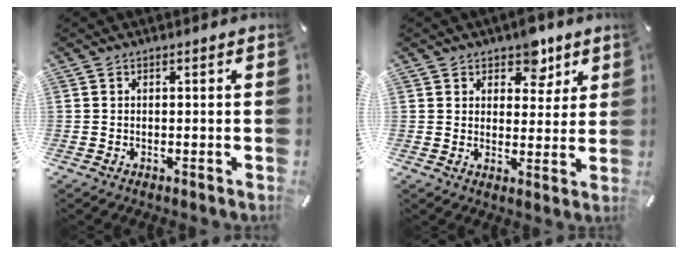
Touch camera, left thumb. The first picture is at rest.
{"total": 7.1, "force": [4.9, 4.7, 2.0], "torque": [-0.008, -0.033, 0.081]}